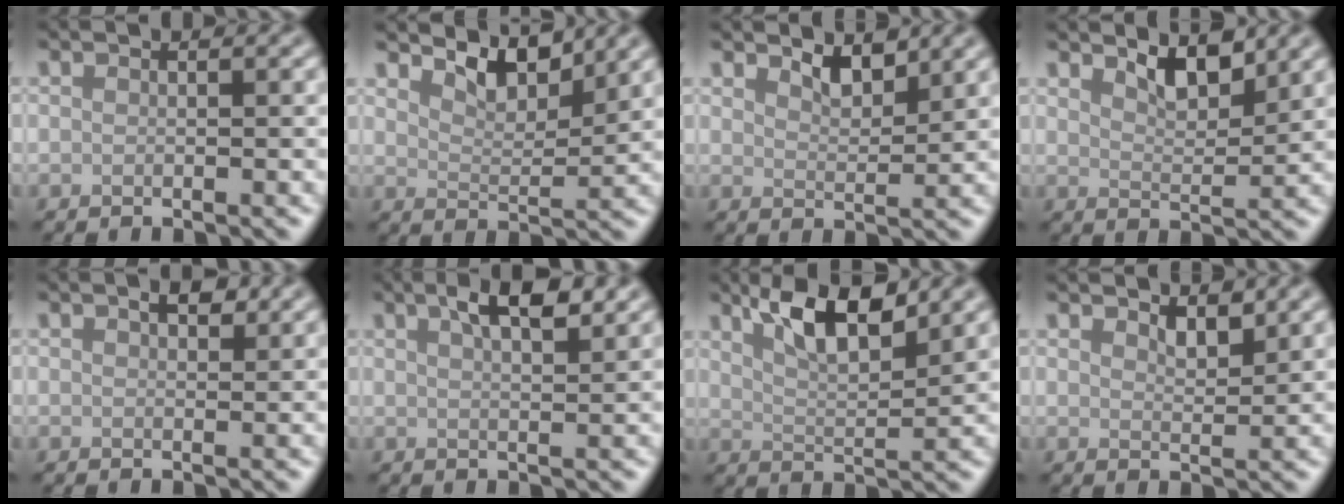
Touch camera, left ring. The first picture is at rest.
{"total": 3.9, "force": [3.5, 1.0, 1.5], "torque": [-0.036, -0.008, 0.057]}
{"total": 2.3, "force": [1.9, 0.7, 1.2], "torque": [-0.024, -0.006, 0.032]}
{"total": 3.2, "force": [2.4, 1.0, 1.8], "torque": [-0.037, -0.007, 0.040]}
{"total": 1.6, "force": [0.9, 0.8, 1.1], "torque": [-0.015, 0.003, 0.016]}
{"total": 4.3, "force": [2.6, 1.2, 3.2], "torque": [-0.044, 0.011, 0.037]}
{"total": 6.1, "force": [3.6, 2.0, 4.5], "torque": [-0.079, 0.002, 0.060]}
{"total": 1.9, "force": [1.6, 0.5, 0.9], "torque": [-0.016, -0.003, 0.026]}